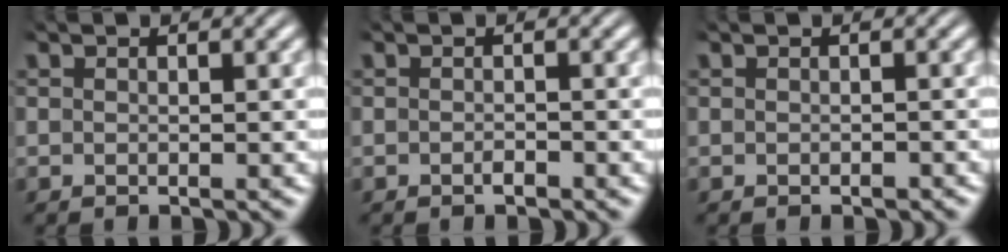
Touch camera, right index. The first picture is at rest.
{"total": 0.7, "force": [-0.7, 0.1, 0.2], "torque": [-0.004, 0.000, -0.012]}
{"total": 0.5, "force": [-0.5, 0.0, 0.0], "torque": [-0.003, -0.004, -0.006]}